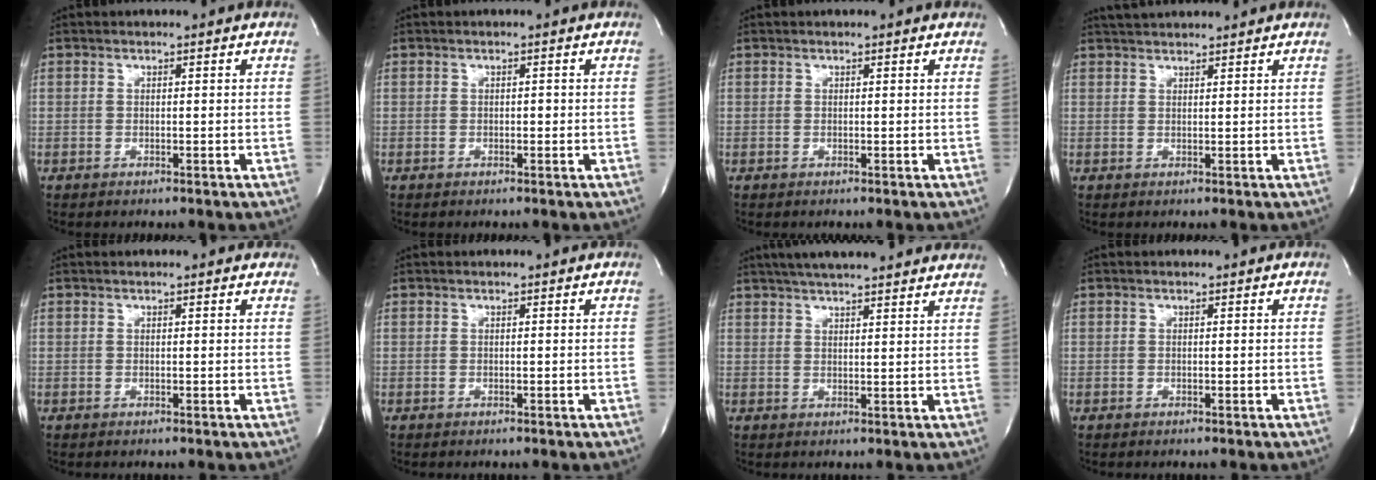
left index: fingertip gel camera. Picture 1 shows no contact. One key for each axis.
{"total": 0.5, "fx": -0.1, "fy": 0.3, "fz": 0.4, "tx": -0.004, "ty": 0.002, "tz": -0.001}
{"total": 1.1, "fx": 1.0, "fy": 0.1, "fz": 0.4, "tx": -0.013, "ty": 0.007, "tz": 0.007}
{"total": 4.8, "fx": 4.6, "fy": 0.2, "fz": 1.3, "tx": -0.025, "ty": 0.031, "tz": 0.072}
{"total": 1.9, "fx": 1.6, "fy": 0.7, "fz": 0.9, "tx": -0.015, "ty": 0.011, "tz": 0.010}
{"total": 0.0}
{"total": 16.7, "fx": 14.7, "fy": 2.0, "fz": 7.8, "tx": -0.123, "ty": 0.039, "tz": 0.192}
{"total": 0.0}